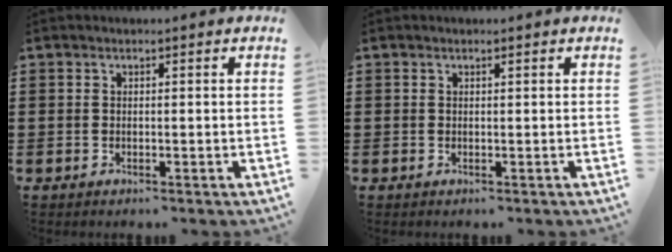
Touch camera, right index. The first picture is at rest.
{"total": 0.0}